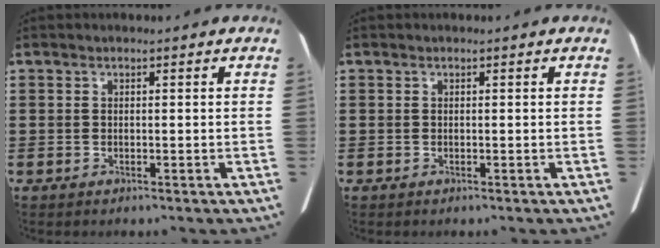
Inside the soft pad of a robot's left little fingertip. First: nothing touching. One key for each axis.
{"total": 0.0}